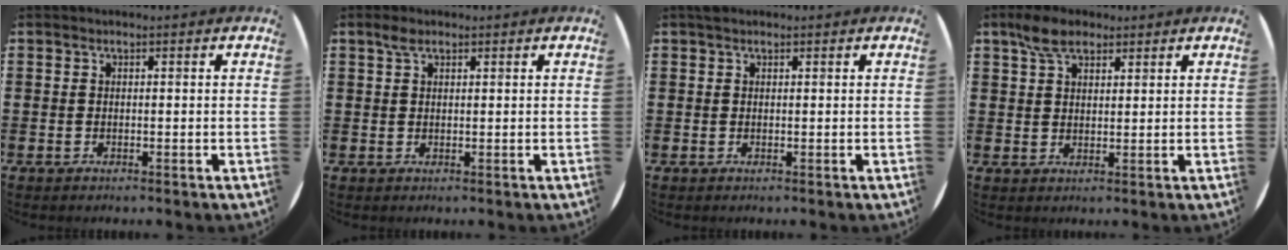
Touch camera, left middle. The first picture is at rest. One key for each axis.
{"total": 1.7, "fx": 1.1, "fy": 0.8, "fz": 1.0, "tx": -0.014, "ty": 0.002, "tz": 0.017}
{"total": 0.5, "fx": 0.4, "fy": 0.2, "fz": 0.1, "tx": -0.004, "ty": 0.002, "tz": 0.009}
{"total": 4.9, "fx": 3.5, "fy": 2.5, "fz": 2.3, "tx": -0.045, "ty": 0.006, "tz": 0.064}